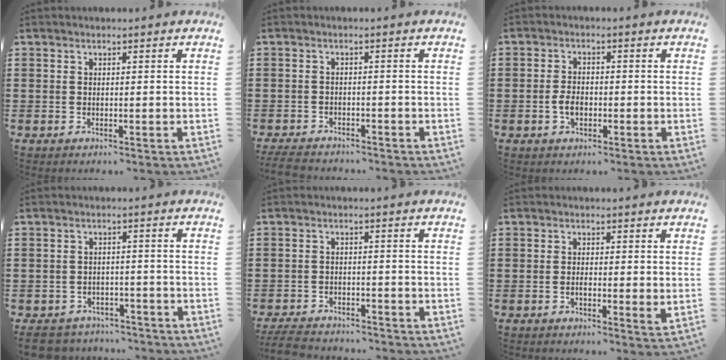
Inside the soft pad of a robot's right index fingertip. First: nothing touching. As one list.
[{"total": 3.2, "force": [-3.0, 0.5, 0.8], "torque": [-0.029, -0.005, -0.068]}, {"total": 2.8, "force": [-0.8, 1.6, 2.2], "torque": [-0.050, -0.002, -0.016]}, {"total": 4.0, "force": [-3.8, 1.1, 0.5], "torque": [-0.026, 0.002, -0.083]}, {"total": 4.4, "force": [-4.3, 0.6, 0.9], "torque": [-0.029, -0.002, -0.089]}, {"total": 1.6, "force": [-0.2, 0.5, 1.5], "torque": [-0.028, -0.001, -0.003]}]